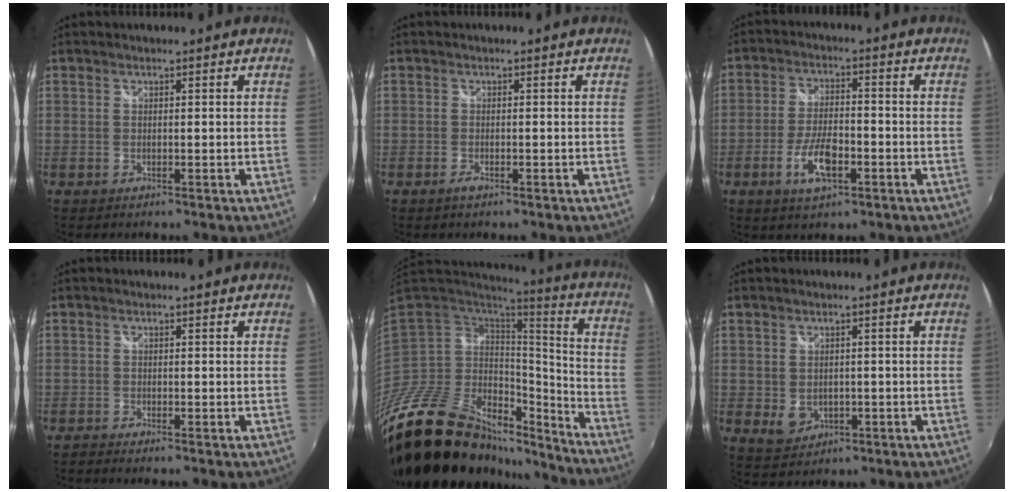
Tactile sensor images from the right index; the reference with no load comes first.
{"total": 1.2, "force": [-0.7, 0.4, 0.8], "torque": [-0.015, -0.002, -0.013]}
{"total": 8.2, "force": [-3.4, 3.4, 6.6], "torque": [-0.138, -0.003, -0.060]}
{"total": 0.9, "force": [-0.8, 0.0, 0.4], "torque": [-0.009, -0.004, -0.019]}
{"total": 28.7, "force": [-22.2, 11.7, 13.8], "torque": [-0.244, -0.002, -0.344]}
{"total": 4.7, "force": [-0.8, 3.8, 2.6], "torque": [-0.052, -0.005, -0.004]}